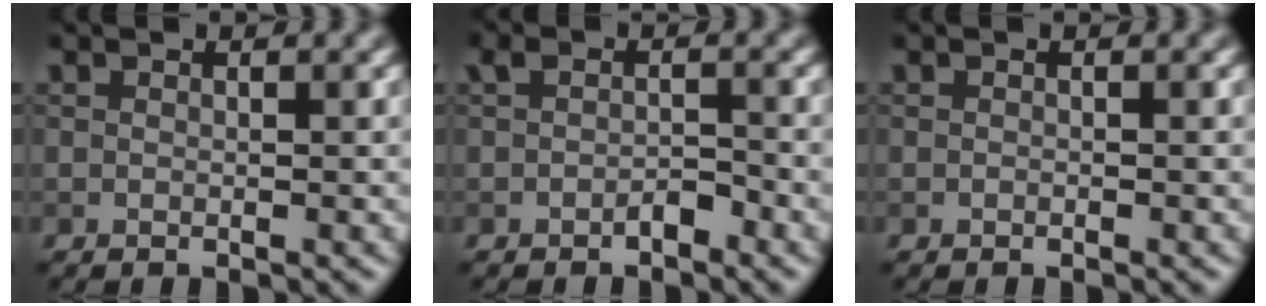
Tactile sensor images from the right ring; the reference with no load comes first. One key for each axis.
{"total": 1.6, "fx": -0.7, "fy": 0.9, "fz": 1.2, "tx": -0.022, "ty": 0.002, "tz": -0.016}
{"total": 0.0}